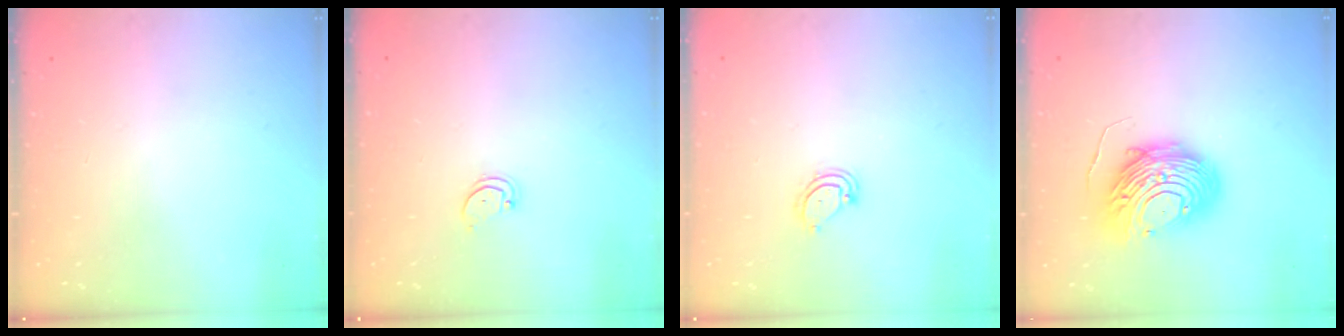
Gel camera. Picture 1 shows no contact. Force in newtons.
{"total": 1.8, "press": 1.7, "slide": 0.2}
{"total": 5.3, "press": 5.3, "slide": 0.4}
{"total": 13.5, "press": 13.4, "slide": 1.0}